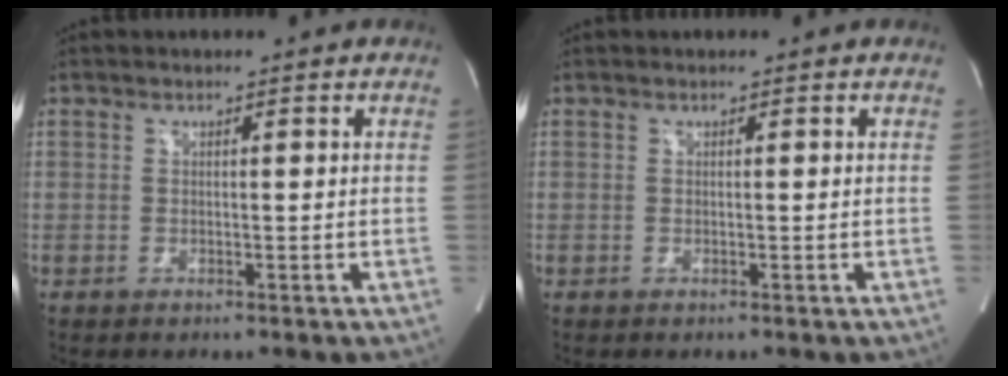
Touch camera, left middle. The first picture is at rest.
{"total": 0.0}